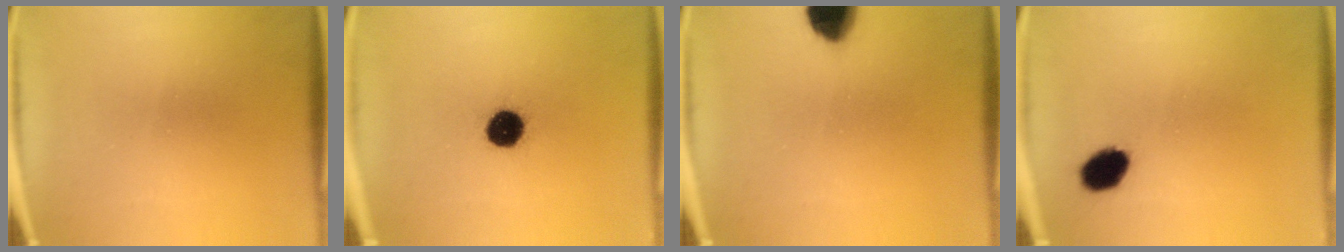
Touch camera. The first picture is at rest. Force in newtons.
{"total": 8.6}
{"total": 10.5}
{"total": 6.1}